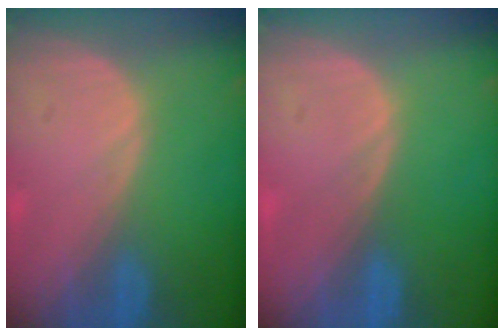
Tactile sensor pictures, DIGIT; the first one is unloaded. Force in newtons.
{"total": 0.0}